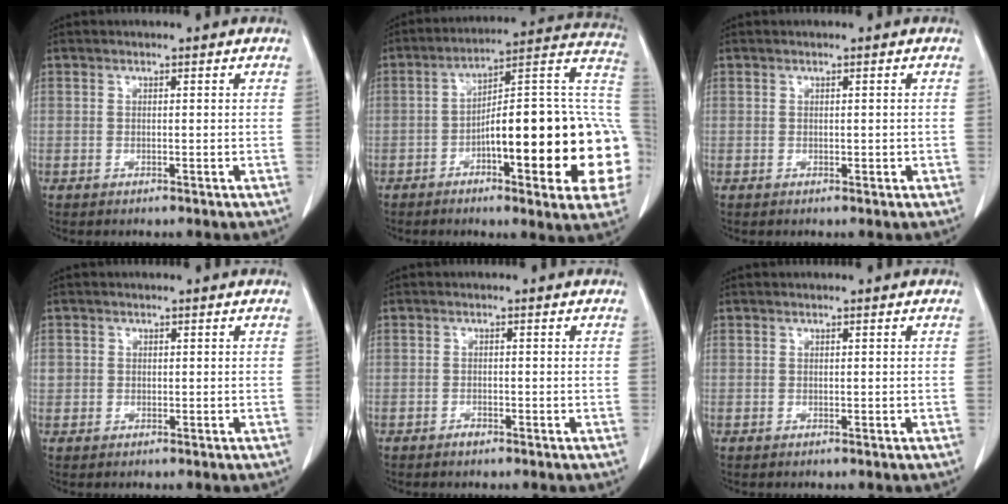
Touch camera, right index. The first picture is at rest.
{"total": 25.2, "force": [-4.8, 4.7, 24.3], "torque": [-0.248, 0.028, -0.062]}
{"total": 0.7, "force": [0.0, 0.5, 0.5], "torque": [-0.006, 0.004, 0.002]}
{"total": 1.4, "force": [0.1, 1.4, 0.3], "torque": [0.000, 0.006, 0.001]}
{"total": 0.9, "force": [-0.8, 0.3, 0.4], "torque": [-0.008, 0.002, -0.010]}
{"total": 0.0}